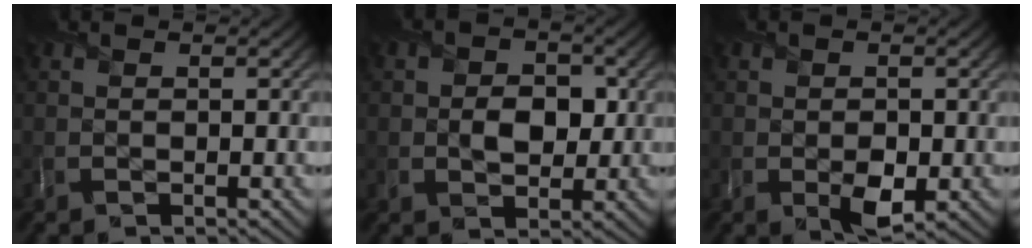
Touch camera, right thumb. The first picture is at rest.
{"total": 3.8, "force": [-0.1, 2.8, 2.5], "torque": [-0.045, -0.006, -0.009]}
{"total": 3.1, "force": [-0.7, 2.1, 2.2], "torque": [-0.046, -0.015, -0.008]}